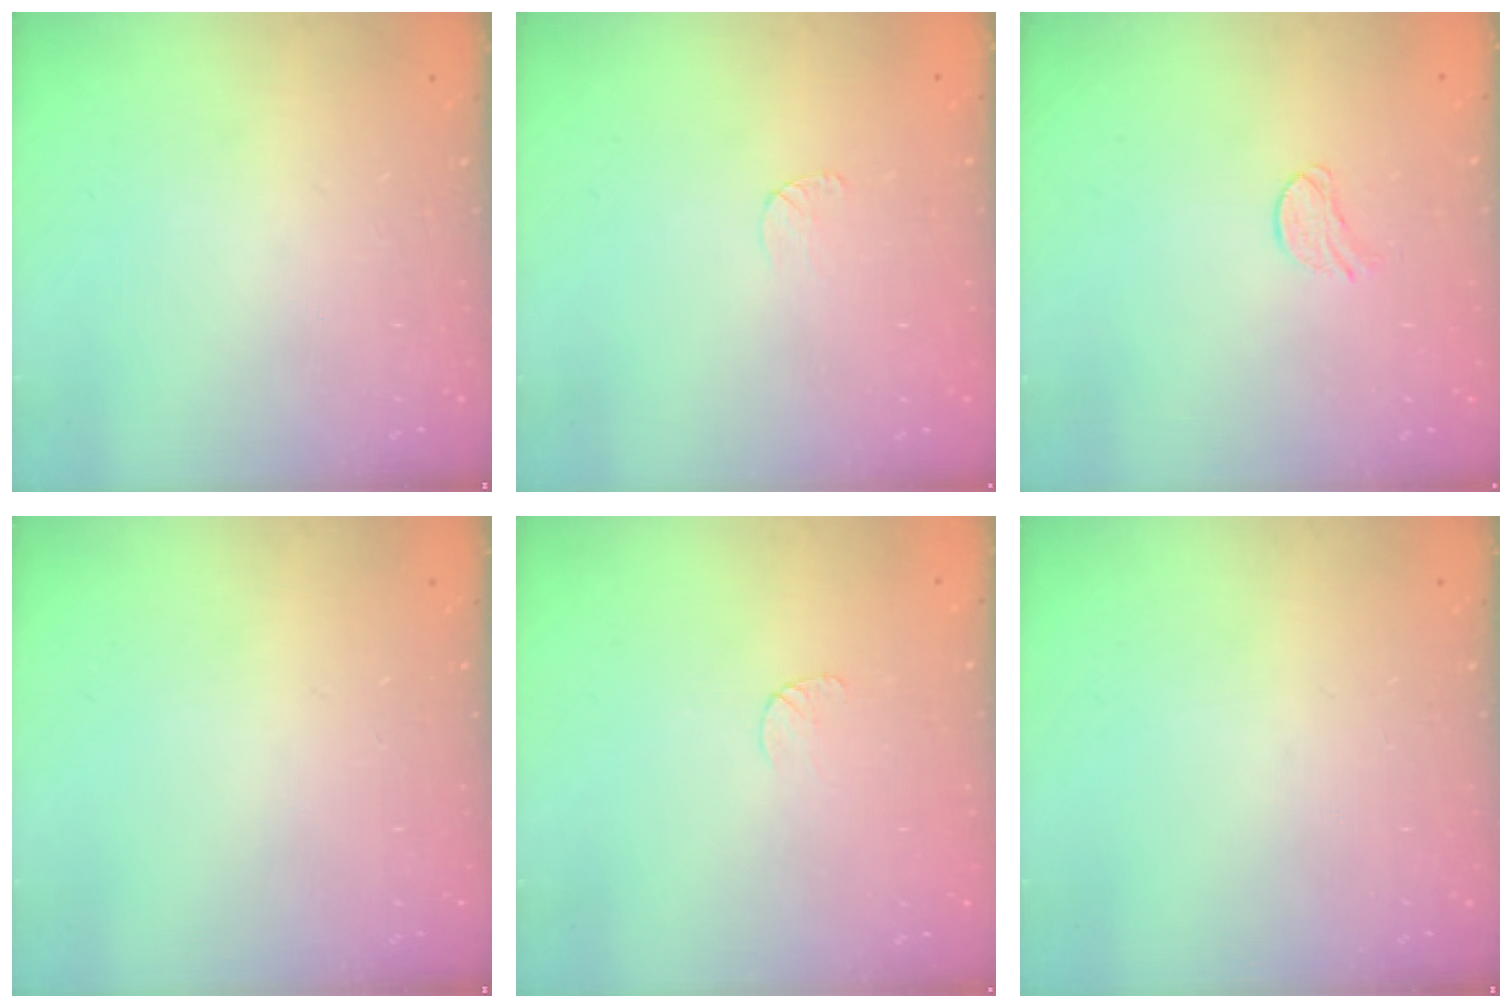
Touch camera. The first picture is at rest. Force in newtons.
{"total": 3.7, "press": 3.7, "slide": 0.4}
{"total": 6.3, "press": 6.3, "slide": 0.5}
{"total": 0.0}
{"total": 3.7, "press": 3.7, "slide": 0.3}
{"total": 0.0}